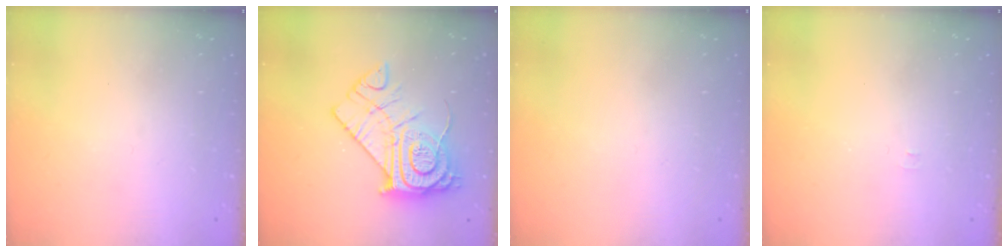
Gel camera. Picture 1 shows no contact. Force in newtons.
{"total": 17.2, "press": 17.1, "slide": 1.3}
{"total": 1.9, "press": 1.9, "slide": 0.1}
{"total": 3.3, "press": 3.3, "slide": 0.4}